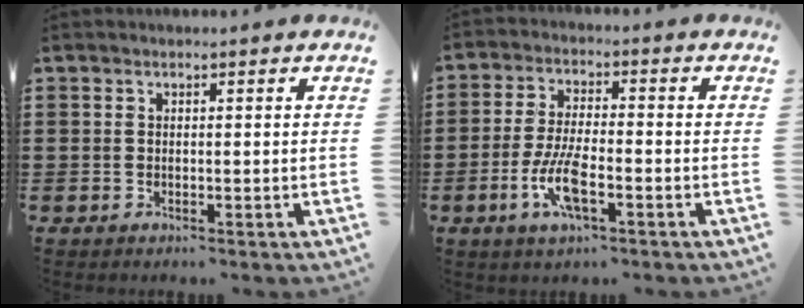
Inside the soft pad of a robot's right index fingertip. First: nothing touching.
{"total": 7.3, "force": [-2.8, 2.2, 6.3], "torque": [-0.143, -0.012, -0.055]}